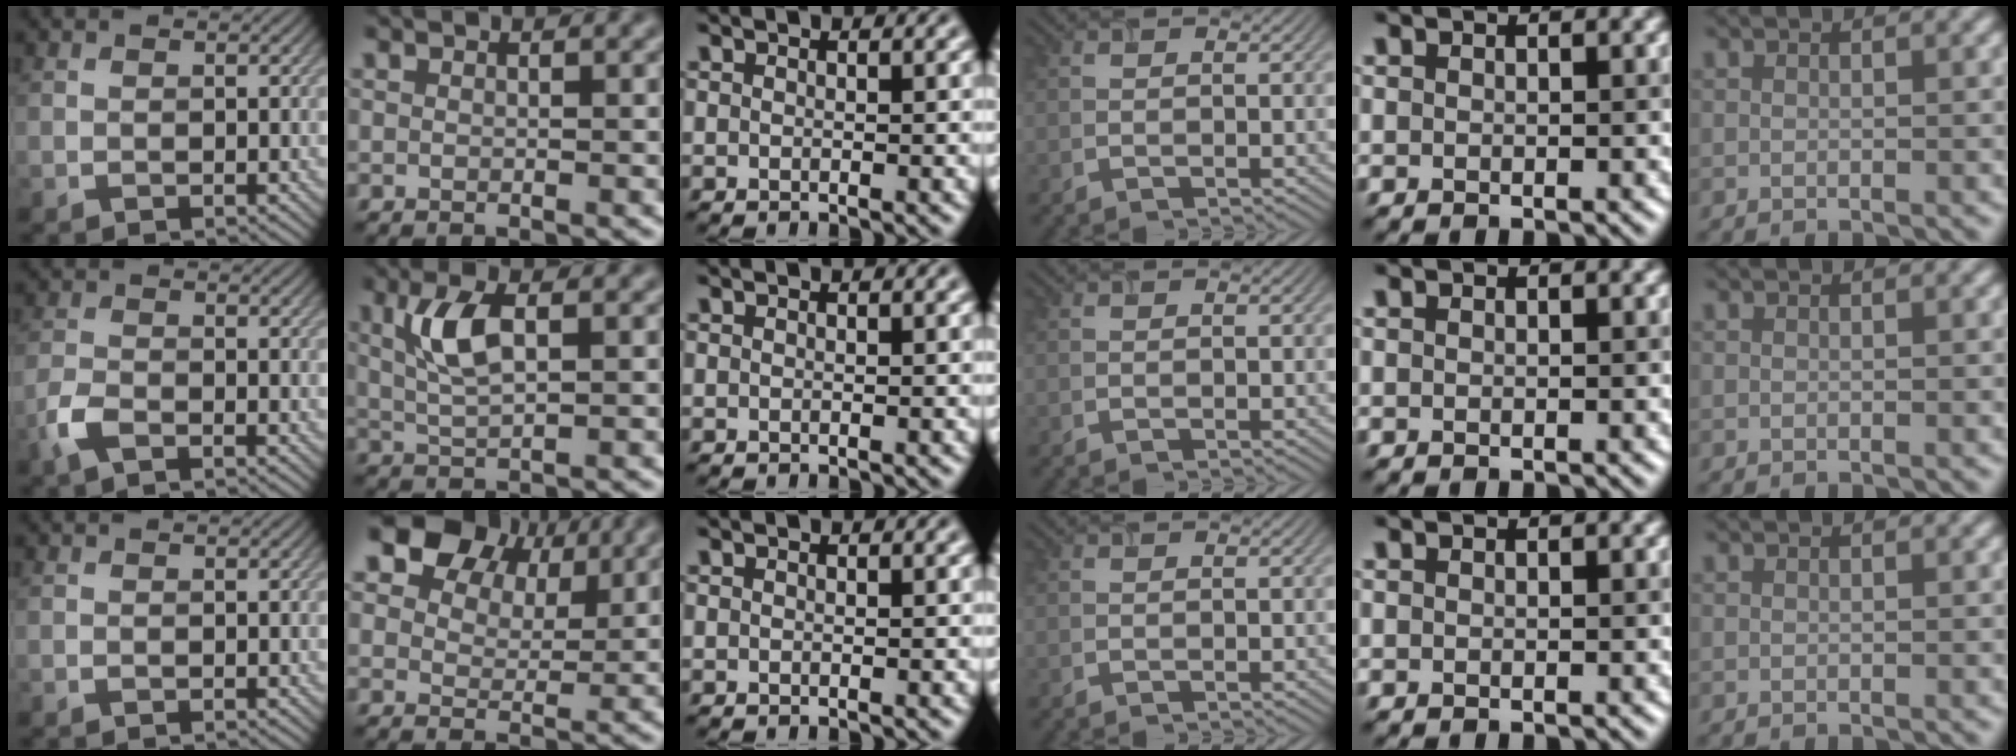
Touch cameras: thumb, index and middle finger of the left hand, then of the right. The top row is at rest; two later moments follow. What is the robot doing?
{"motion": "insert", "object": "airpods case & airpods"}